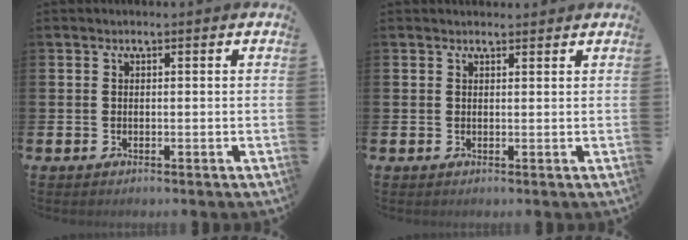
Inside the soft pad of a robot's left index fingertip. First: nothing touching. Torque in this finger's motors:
{"motor_torque": [-0.16, -0.46, -0.15, -0.01]}